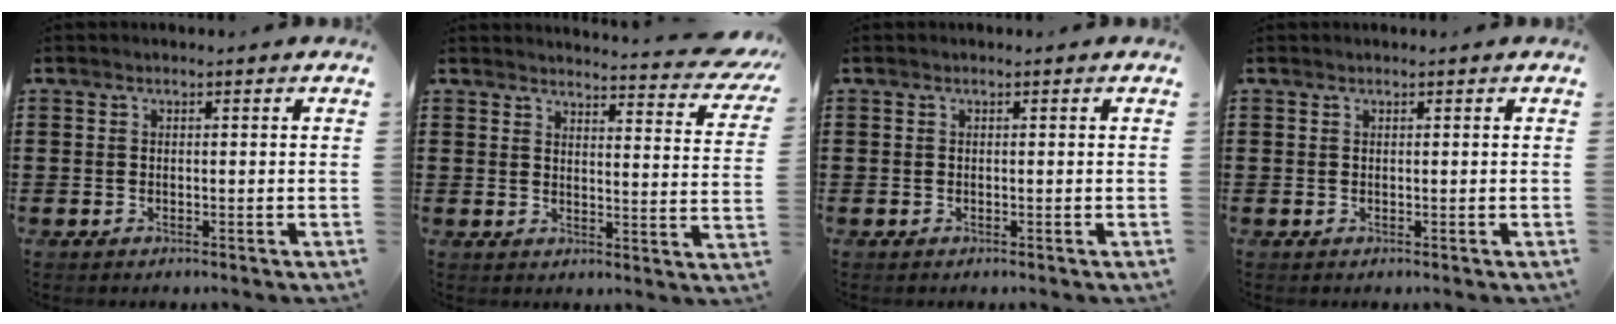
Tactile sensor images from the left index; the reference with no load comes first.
{"total": 4.1, "force": [3.9, 0.1, 1.4], "torque": [-0.028, -0.032, 0.063]}
{"total": 0.0}
{"total": 0.0}